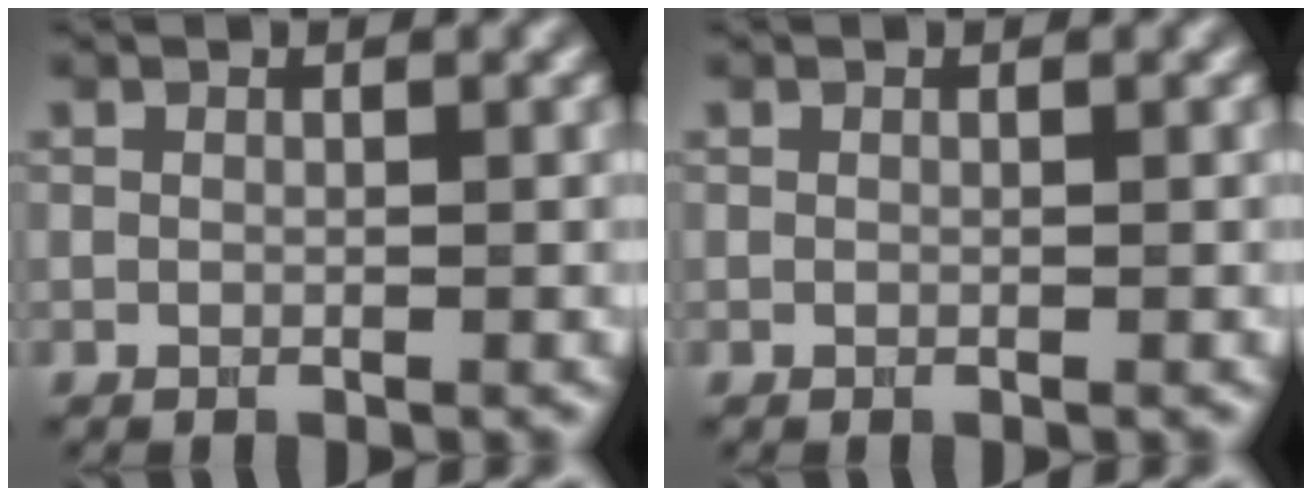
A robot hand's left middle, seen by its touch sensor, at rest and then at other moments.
{"total": 0.0}